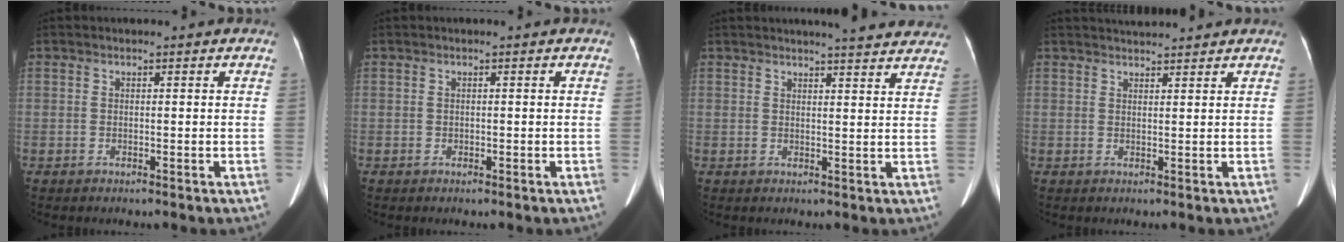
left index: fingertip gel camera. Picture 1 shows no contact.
{"total": 0.0}
{"total": 10.5, "force": [9.6, 1.0, 4.0], "torque": [-0.041, -0.001, 0.095]}
{"total": 4.0, "force": [3.9, -0.1, 0.9], "torque": [-0.015, 0.026, 0.060]}